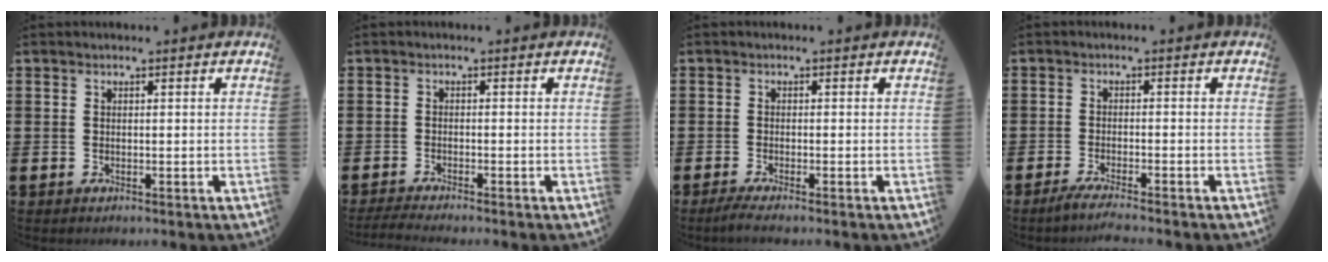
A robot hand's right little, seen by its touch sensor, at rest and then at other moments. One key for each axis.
{"total": 1.5, "fx": -1.3, "fy": -0.1, "fz": 0.8, "tx": -0.012, "ty": 0.001, "tz": -0.025}
{"total": 1.2, "fx": -0.8, "fy": 0.0, "fz": 0.9, "tx": -0.014, "ty": -0.002, "tz": -0.015}
{"total": 2.3, "fx": -1.9, "fy": -0.1, "fz": 1.4, "tx": -0.020, "ty": 0.000, "tz": -0.034}